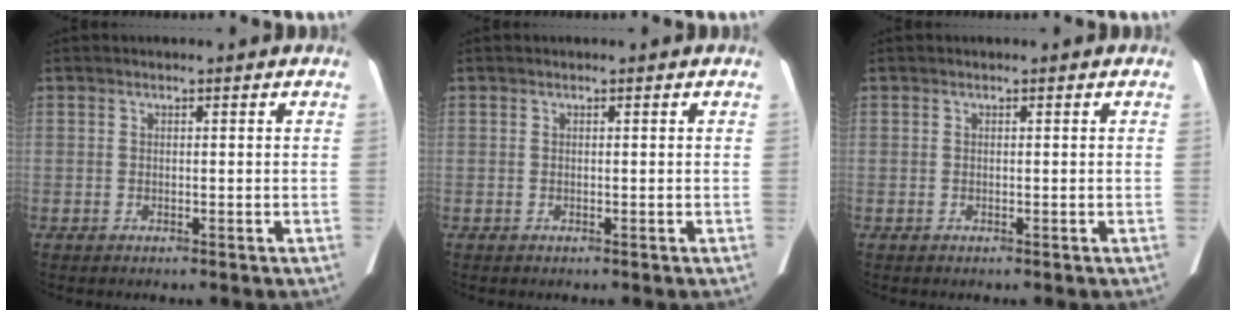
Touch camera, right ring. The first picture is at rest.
{"total": 0.0}
{"total": 0.0}